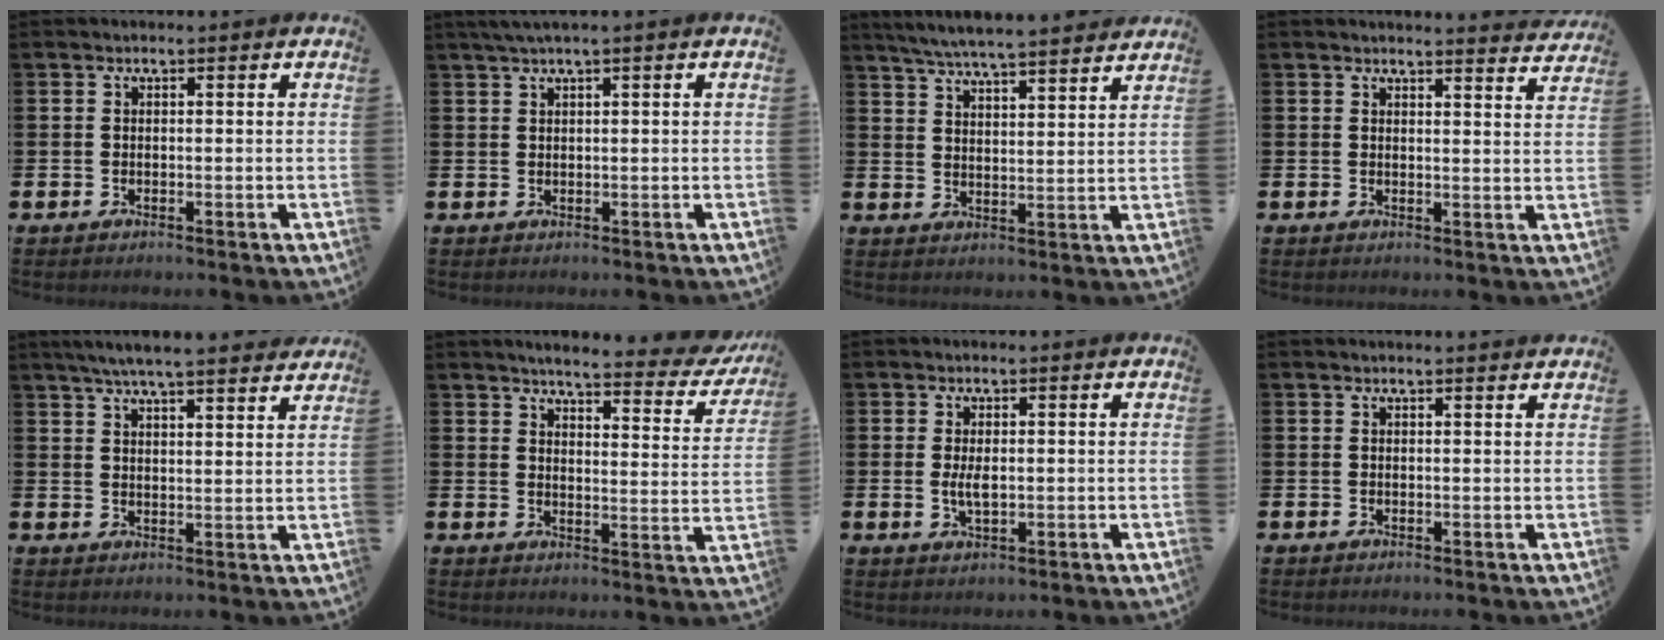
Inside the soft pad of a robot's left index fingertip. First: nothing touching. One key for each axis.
{"total": 1.9, "fx": 1.3, "fy": -0.2, "fz": 1.4, "tx": -0.036, "ty": 0.005, "tz": 0.025}
{"total": 5.8, "fx": 5.7, "fy": -0.2, "fz": 1.3, "tx": -0.051, "ty": -0.034, "tz": 0.101}
{"total": 2.8, "fx": 2.8, "fy": -0.2, "fz": -0.1, "tx": 0.003, "ty": -0.023, "tz": 0.049}
{"total": 5.8, "fx": 5.5, "fy": 0.0, "fz": 1.7, "tx": -0.048, "ty": -0.023, "tz": 0.099}
{"total": 4.2, "fx": 3.8, "fy": 0.5, "fz": 1.5, "tx": -0.039, "ty": -0.034, "tz": 0.058}
{"total": 2.6, "fx": 0.2, "fy": 1.1, "fz": 2.3, "tx": -0.037, "ty": 0.000, "tz": 0.000}
{"total": 0.7, "fx": 0.7, "fy": -0.1, "fz": 0.1, "tx": 0.007, "ty": -0.005, "tz": 0.011}